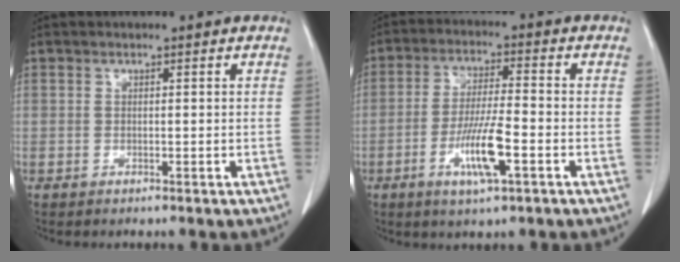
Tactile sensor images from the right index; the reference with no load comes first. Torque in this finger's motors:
{"motor_torque": [1.54, -0.21, 0.45, 0.10]}